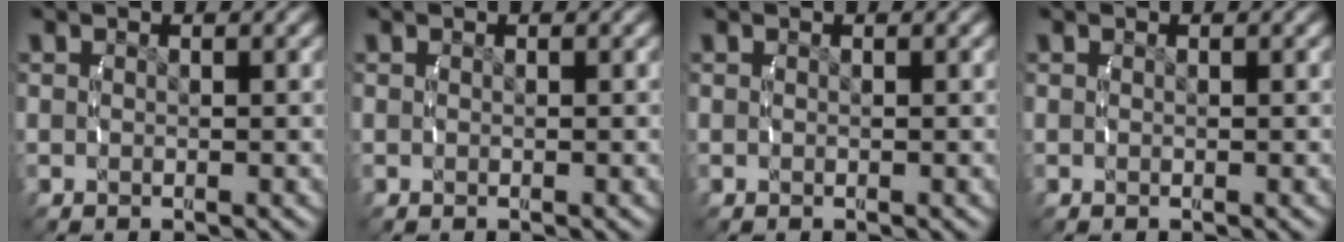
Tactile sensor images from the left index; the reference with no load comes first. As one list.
[{"total": 0.0}, {"total": 0.0}, {"total": 0.0}]